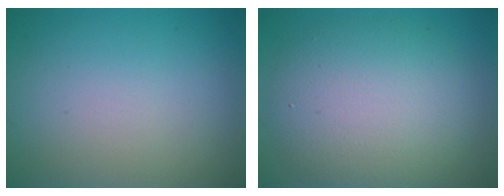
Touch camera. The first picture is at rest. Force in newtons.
{"total": 7.8, "press": 7.8, "slide": 0.5}